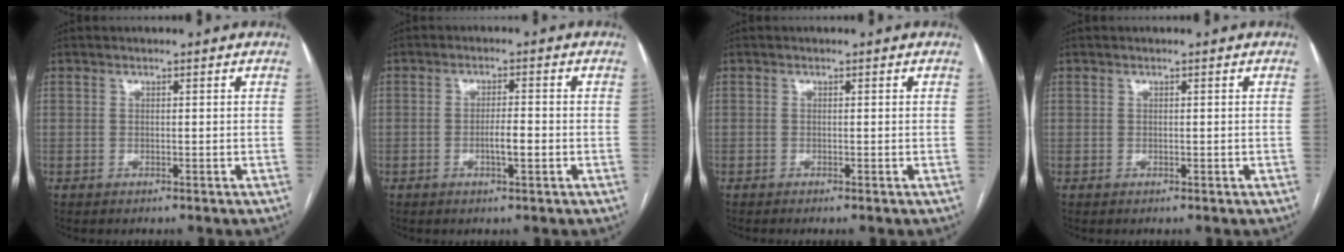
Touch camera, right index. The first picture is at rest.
{"total": 3.3, "force": [-0.9, 0.6, 3.1], "torque": [-0.054, 0.000, -0.014]}
{"total": 0.5, "force": [-0.2, 0.0, 0.5], "torque": [-0.011, 0.001, -0.005]}
{"total": 0.0}